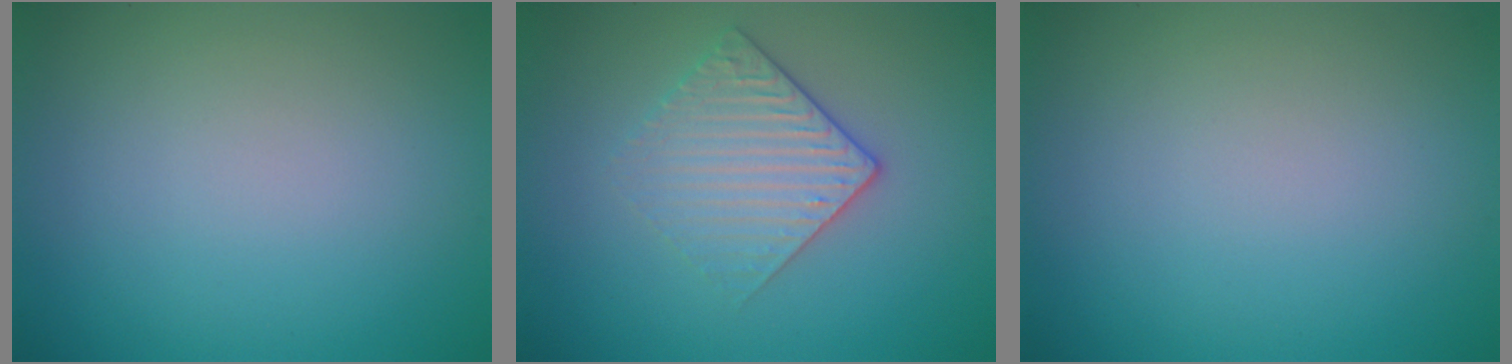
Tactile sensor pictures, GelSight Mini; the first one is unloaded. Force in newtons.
{"total": 3.0, "press": 2.7, "slide": 1.2}
{"total": 0.0}